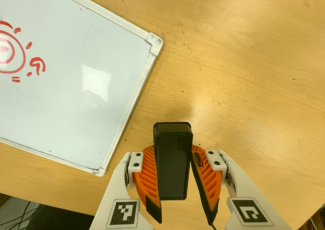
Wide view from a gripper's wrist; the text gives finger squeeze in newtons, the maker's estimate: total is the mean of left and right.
{"total": 6.8, "left": 6.0, "right": 7.6}